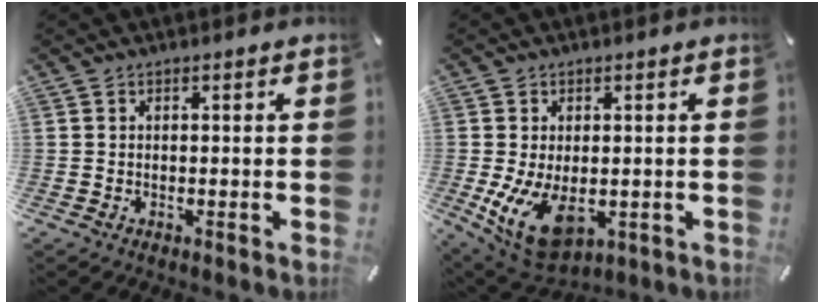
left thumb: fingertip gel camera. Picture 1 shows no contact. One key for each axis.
{"total": 10.5, "fx": -1.5, "fy": 6.5, "fz": 8.1, "tx": -0.167, "ty": -0.012, "tz": -0.022}